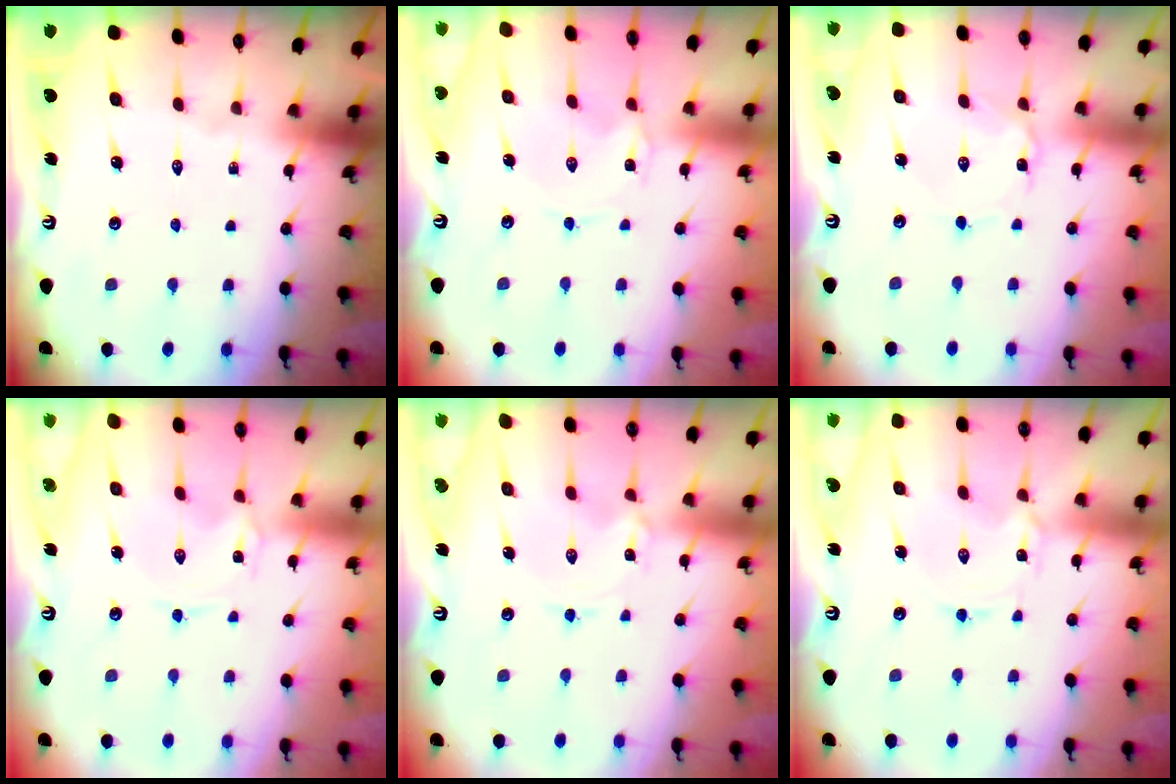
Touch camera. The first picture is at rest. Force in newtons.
{"total": 0.8, "press": 0.8, "slide": 0.1}
{"total": 0.7, "press": 0.7, "slide": 0.1}
{"total": 0.0}
{"total": 1.2, "press": 1.1, "slide": 0.1}
{"total": 1.2, "press": 1.2, "slide": 0.2}